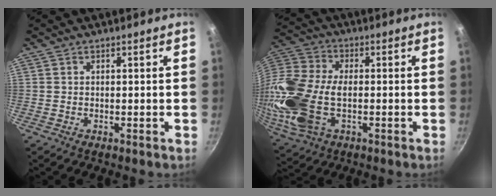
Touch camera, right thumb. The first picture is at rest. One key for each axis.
{"total": 19.4, "fx": -2.4, "fy": 11.6, "fz": 15.3, "tx": -0.334, "ty": 0.017, "tz": -0.050}